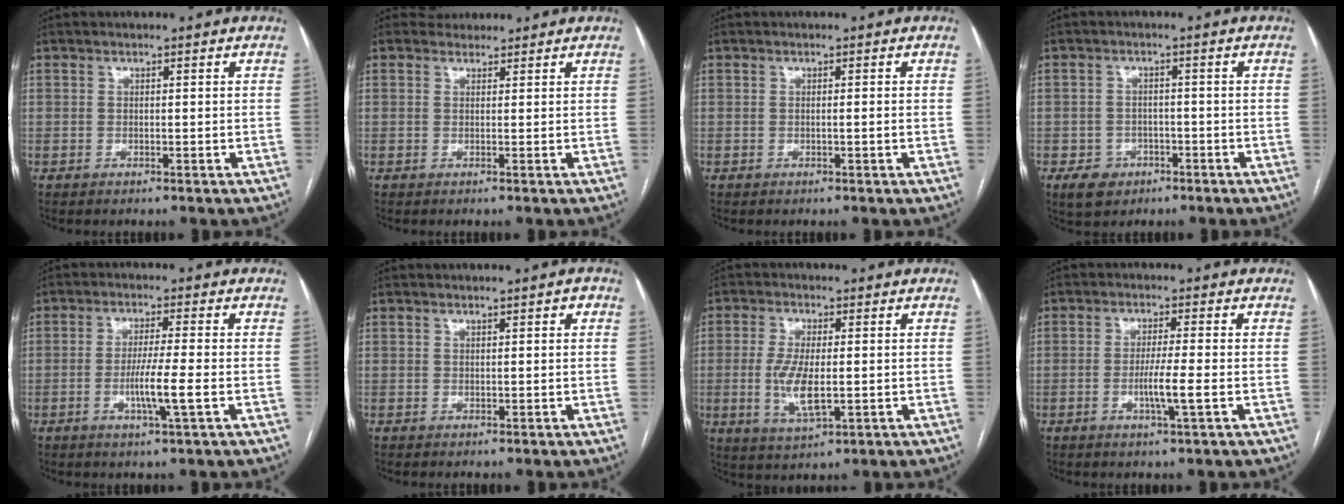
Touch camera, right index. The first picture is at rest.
{"total": 1.5, "force": [1.3, 0.8, -0.3], "torque": [0.002, 0.015, 0.017]}
{"total": 0.8, "force": [-0.1, -0.1, 0.8], "torque": [-0.013, 0.000, 0.000]}
{"total": 4.6, "force": [-2.3, 3.7, 1.3], "torque": [-0.012, 0.008, -0.028]}
{"total": 6.1, "force": [-1.7, -0.5, 5.8], "torque": [-0.106, -0.012, -0.032]}
{"total": 1.2, "force": [0.6, 0.6, 0.8], "torque": [-0.005, 0.009, 0.008]}
{"total": 7.1, "force": [-0.7, 2.2, 6.7], "torque": [-0.141, -0.012, -0.010]}
{"total": 4.8, "force": [-1.3, -0.5, 4.6], "torque": [-0.085, -0.009, -0.025]}